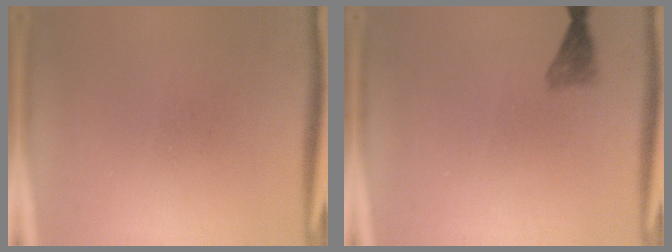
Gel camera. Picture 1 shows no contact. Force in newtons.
{"total": 1.7}